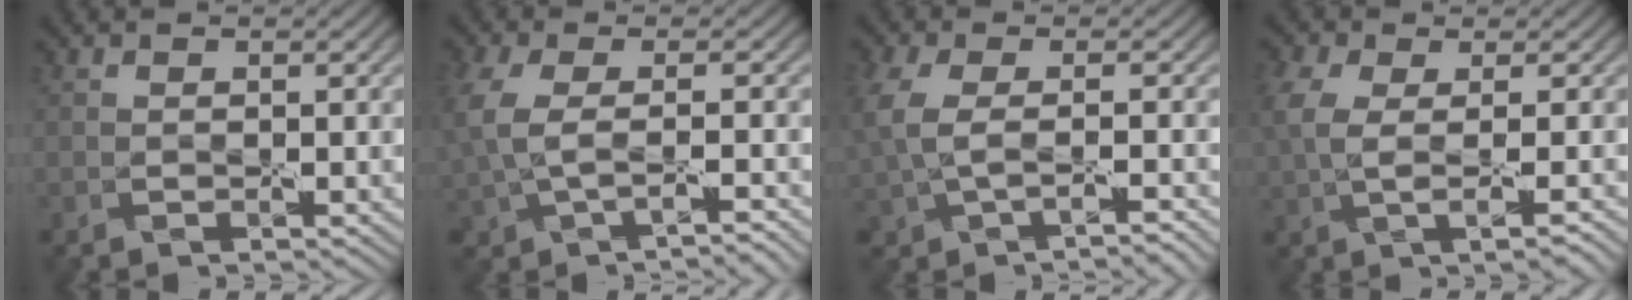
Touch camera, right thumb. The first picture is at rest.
{"total": 3.9, "force": [-0.6, 1.5, 3.5], "torque": [-0.100, -0.008, -0.012]}
{"total": 3.7, "force": [-0.5, 1.6, 3.3], "torque": [-0.095, -0.006, -0.007]}
{"total": 4.8, "force": [0.5, 1.9, 4.4], "torque": [-0.094, 0.007, 0.014]}